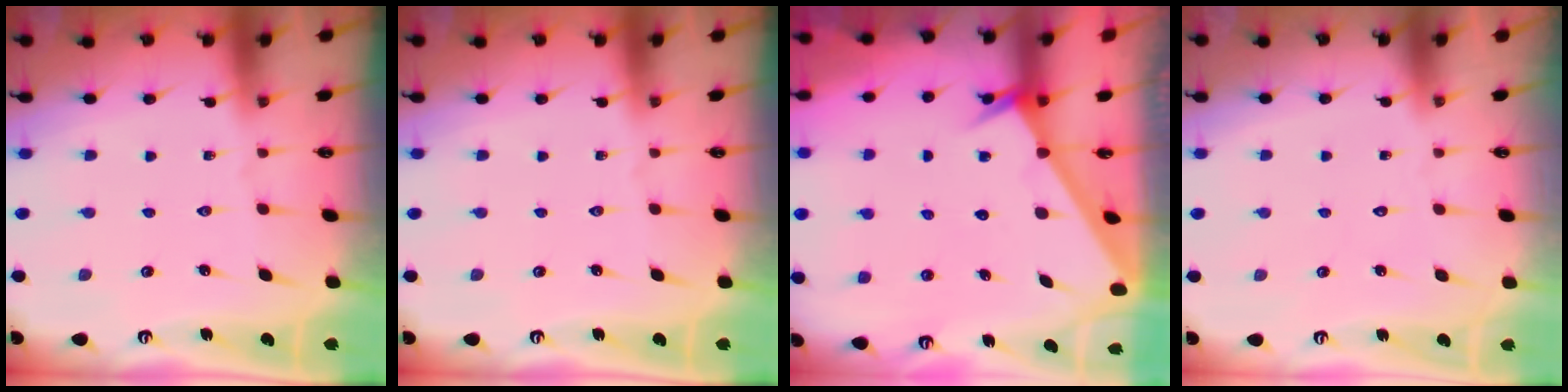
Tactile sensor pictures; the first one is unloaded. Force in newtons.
{"total": 0.0}
{"total": 2.5, "press": 2.5, "slide": 0.3}
{"total": 1.8, "press": 1.7, "slide": 0.1}